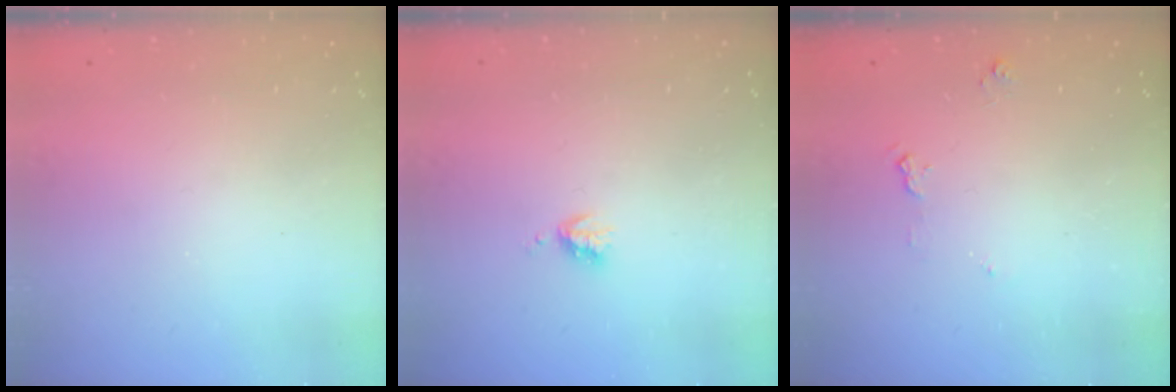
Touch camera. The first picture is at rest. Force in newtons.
{"total": 3.4, "press": 3.3, "slide": 0.5}
{"total": 5.4, "press": 5.4, "slide": 0.6}